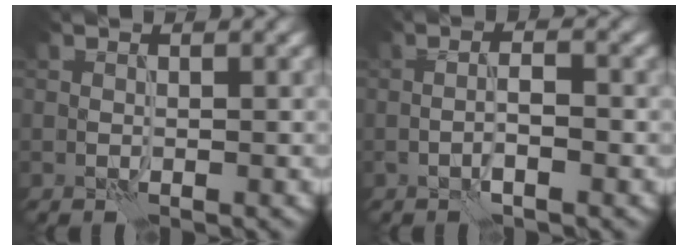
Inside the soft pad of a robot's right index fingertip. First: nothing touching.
{"total": 2.0, "force": [-0.8, 0.3, 1.8], "torque": [-0.033, 0.007, -0.018]}